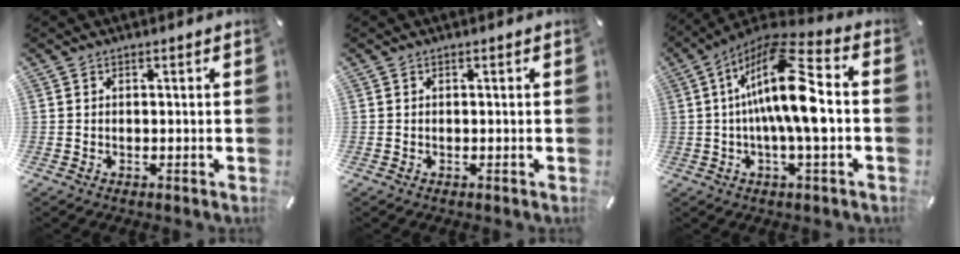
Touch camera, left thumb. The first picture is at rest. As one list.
[{"total": 0.0}, {"total": 18.2, "force": [0.5, 5.5, 17.3], "torque": [-0.331, -0.008, 0.000]}]